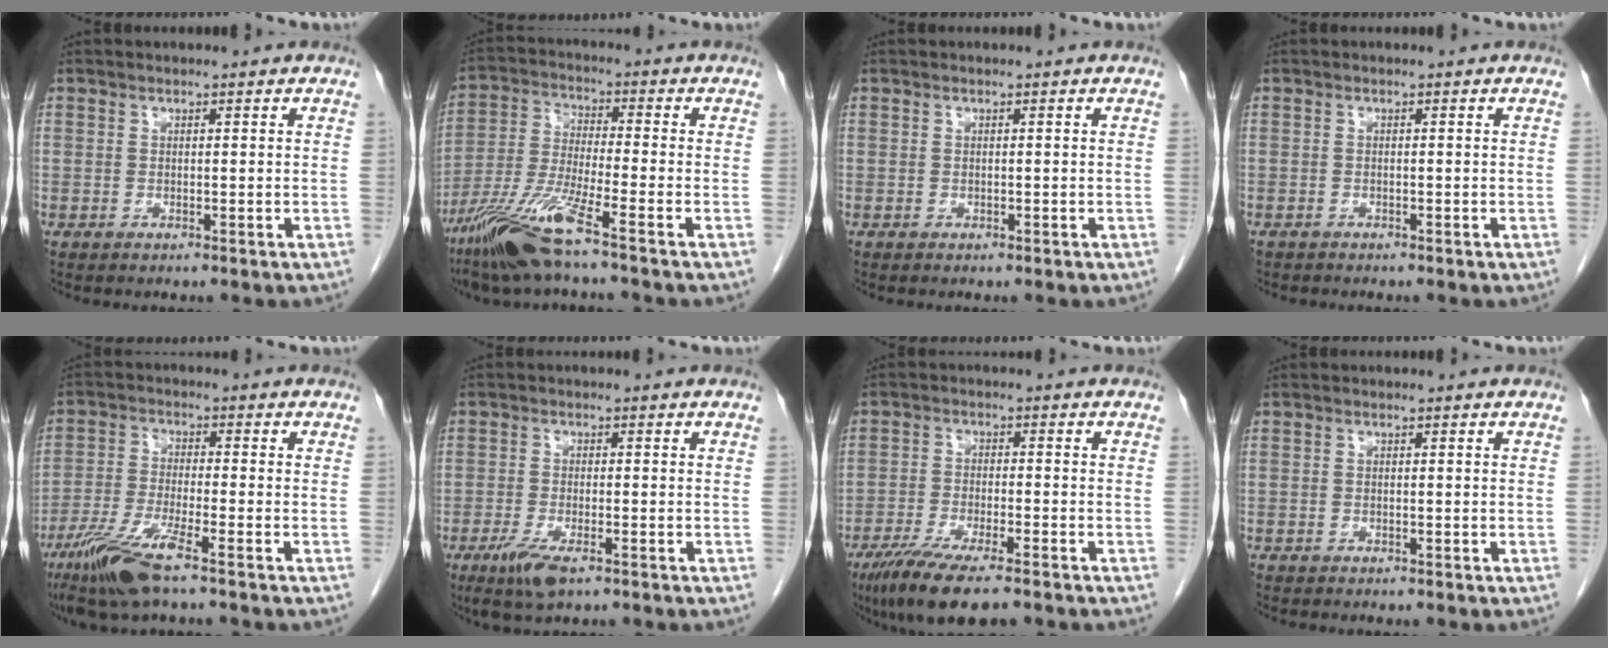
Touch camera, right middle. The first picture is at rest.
{"total": 10.5, "force": [-7.1, -0.3, 7.7], "torque": [-0.166, -0.030, -0.142]}
{"total": 0.0}
{"total": 0.8, "force": [-0.7, 0.3, 0.1], "torque": [-0.011, 0.000, -0.013]}
{"total": 8.9, "force": [-5.9, 0.3, 6.7], "torque": [-0.144, -0.025, -0.115]}
{"total": 5.3, "force": [-3.2, 1.2, 4.0], "torque": [-0.086, -0.013, -0.056]}
{"total": 10.3, "force": [-7.5, 1.5, 6.9], "torque": [-0.115, -0.023, -0.122]}
{"total": 0.7, "force": [-0.7, 0.2, 0.1], "torque": [-0.009, -0.001, -0.015]}